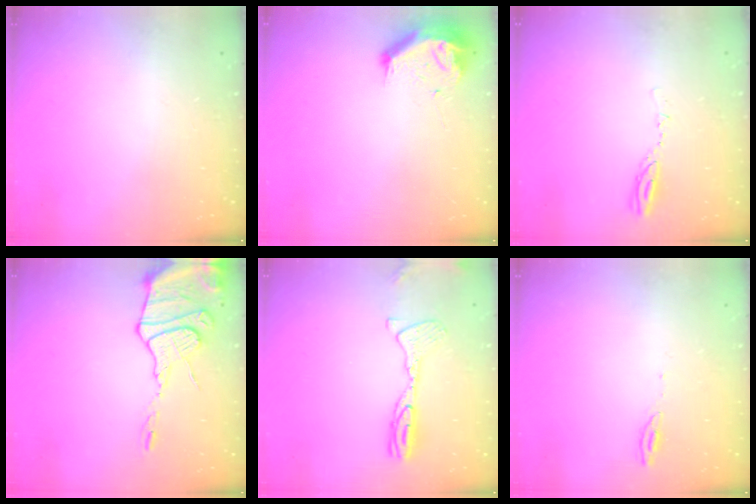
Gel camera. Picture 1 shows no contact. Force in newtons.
{"total": 9.0, "press": 8.9, "slide": 1.1}
{"total": 3.1, "press": 3.1, "slide": 0.4}
{"total": 14.4, "press": 14.4, "slide": 1.4}
{"total": 11.8, "press": 11.6, "slide": 2.1}
{"total": 3.5, "press": 3.5, "slide": 0.3}